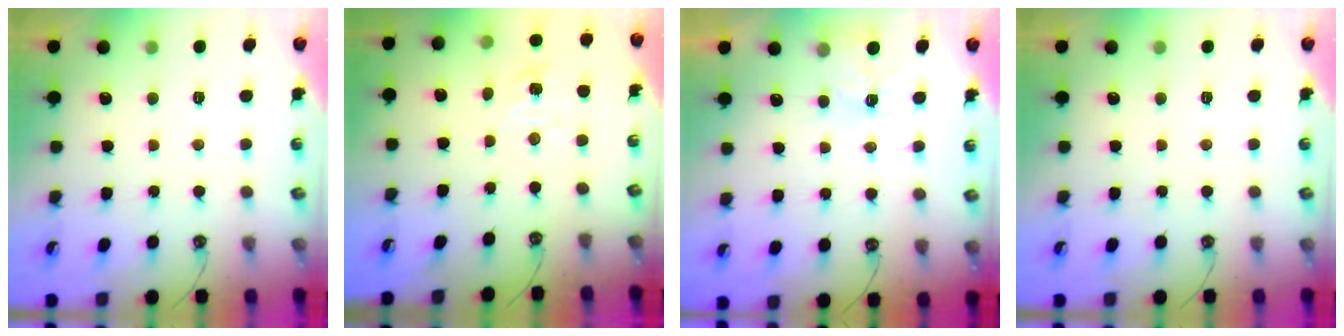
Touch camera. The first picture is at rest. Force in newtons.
{"total": 2.5, "press": 2.5, "slide": 0.3}
{"total": 3.9, "press": 3.8, "slide": 0.4}
{"total": 0.0}